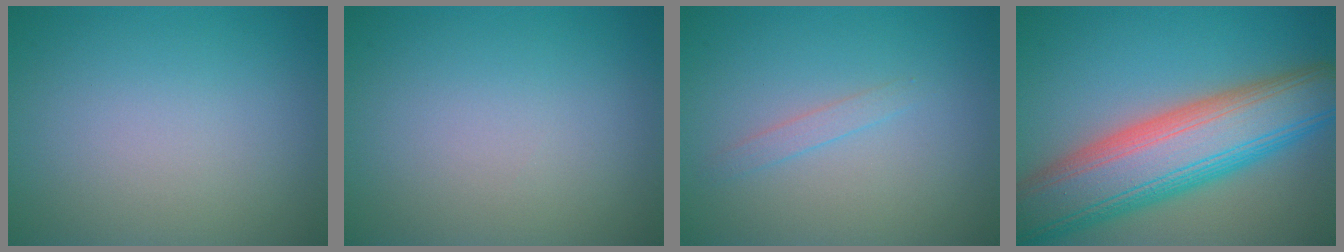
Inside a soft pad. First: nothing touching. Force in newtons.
{"total": 0.0}
{"total": 1.0, "press": 1.0, "slide": 0.1}
{"total": 12.0, "press": 11.9, "slide": 0.5}